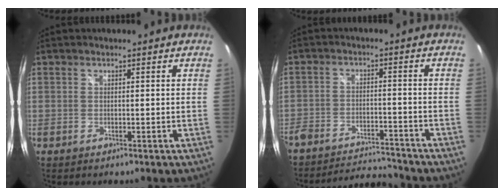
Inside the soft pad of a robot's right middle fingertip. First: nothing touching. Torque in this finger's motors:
{"motor_torque": [0.54, -0.57, 0.18, 0.14]}